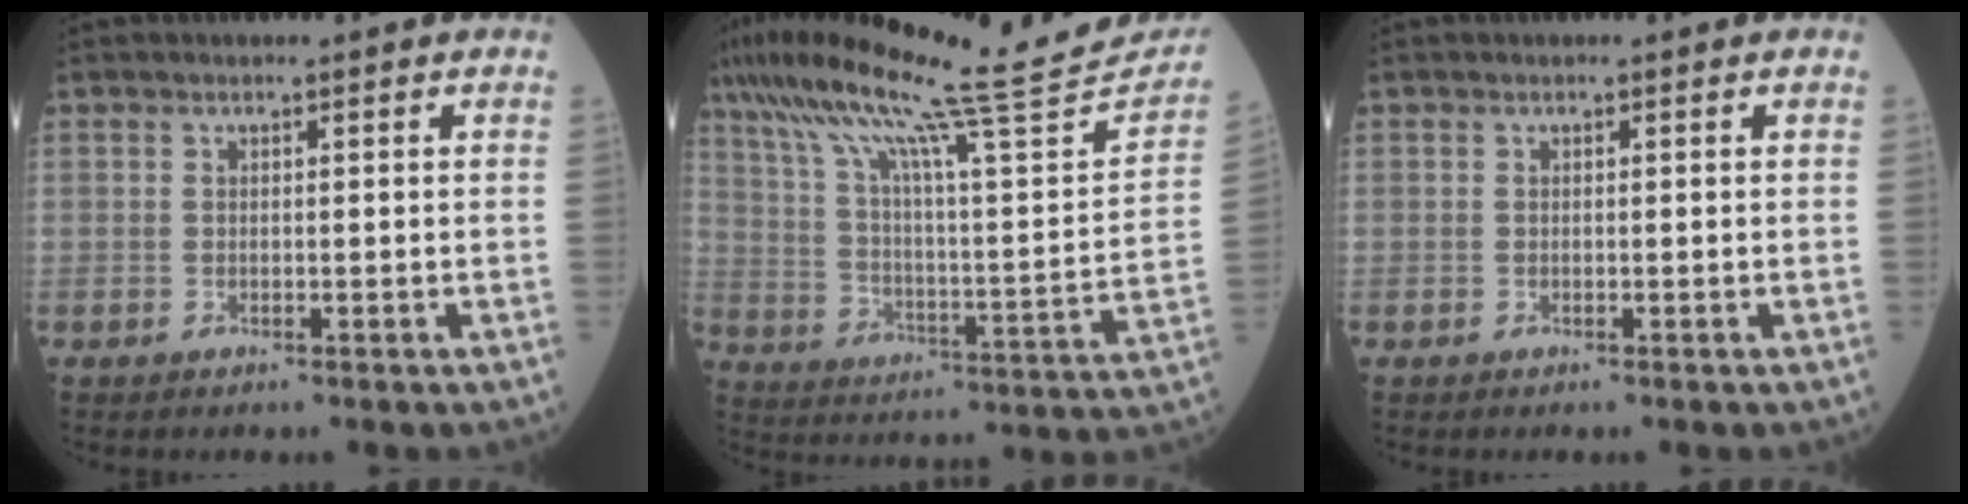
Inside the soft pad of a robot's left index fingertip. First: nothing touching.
{"total": 28.1, "force": [23.8, 0.7, 14.9], "torque": [-0.254, -0.020, 0.343]}
{"total": 0.0}